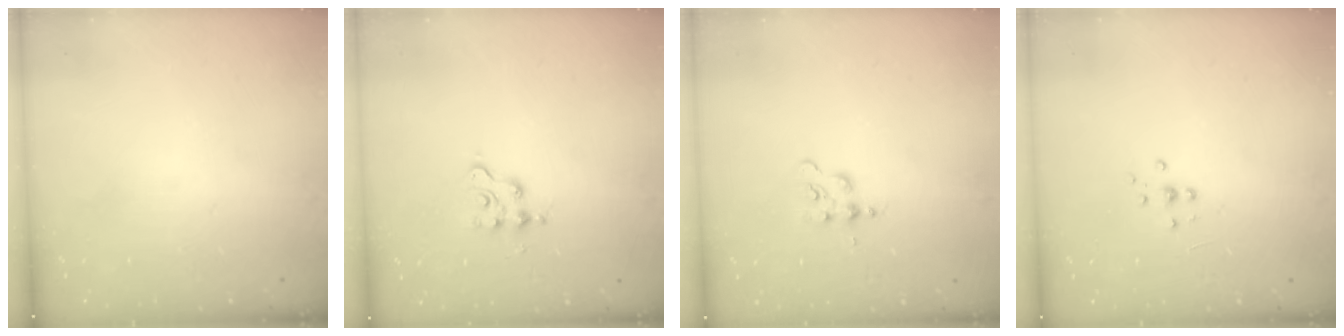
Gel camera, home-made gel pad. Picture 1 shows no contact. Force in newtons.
{"total": 3.3, "press": 3.2, "slide": 0.5}
{"total": 3.7, "press": 3.7, "slide": 0.5}
{"total": 4.4, "press": 4.3, "slide": 0.7}